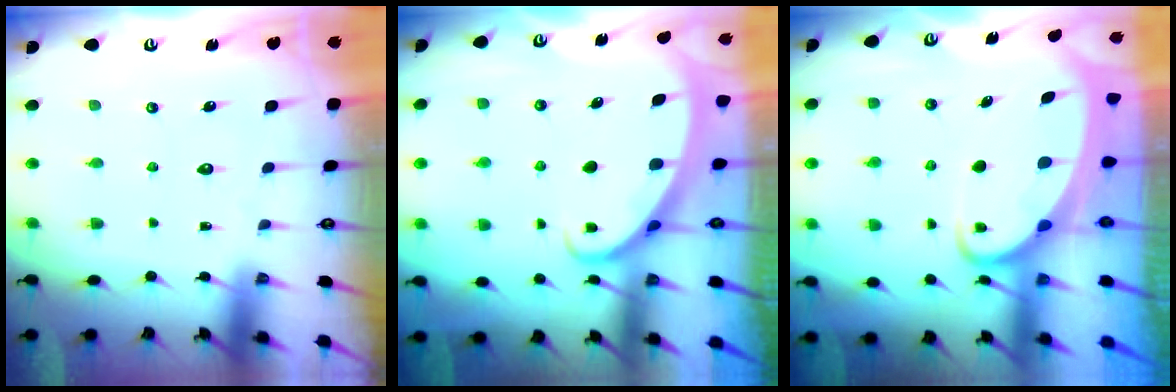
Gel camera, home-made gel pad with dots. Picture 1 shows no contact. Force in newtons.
{"total": 2.6, "press": 2.5, "slide": 0.4}
{"total": 4.5, "press": 4.4, "slide": 0.6}